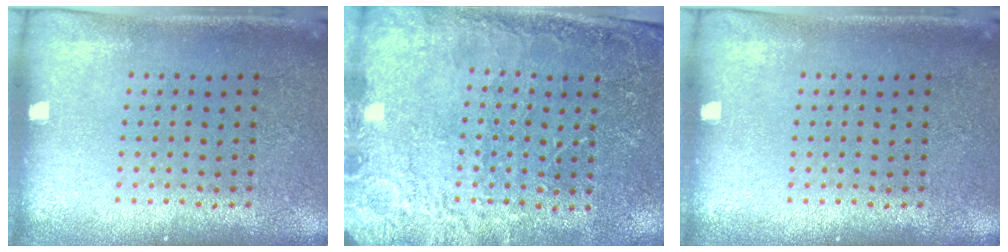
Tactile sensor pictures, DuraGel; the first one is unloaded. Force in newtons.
{"total": 2.8, "press": 2.7, "slide": 0.4}
{"total": 0.0}